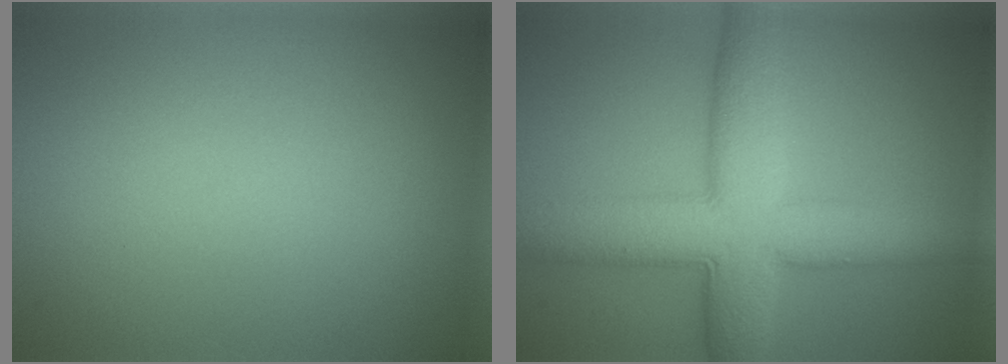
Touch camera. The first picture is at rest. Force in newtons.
{"total": 9.2, "press": 9.2, "slide": 0.2}